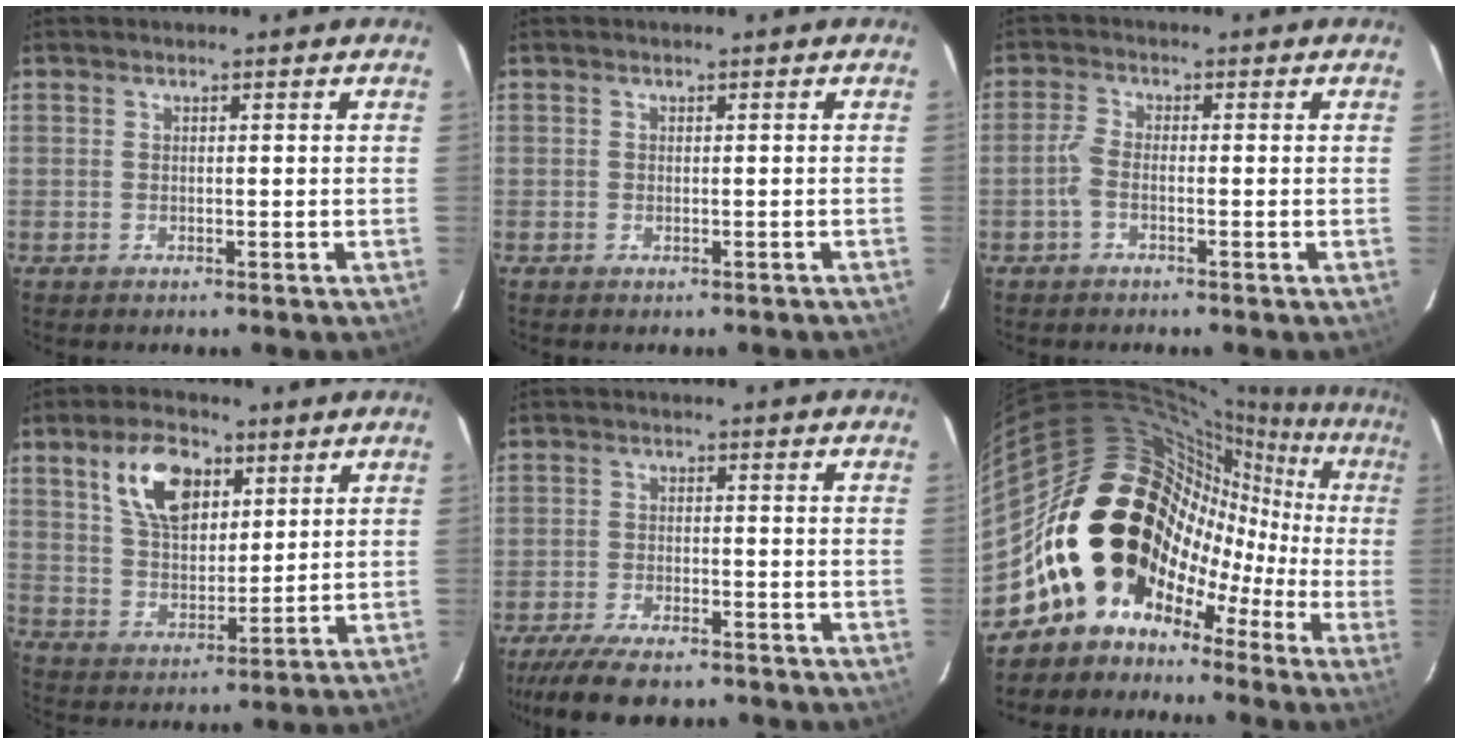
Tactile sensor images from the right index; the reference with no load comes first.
{"total": 1.0, "force": [-0.7, 0.6, 0.3], "torque": [-0.007, 0.000, -0.008]}
{"total": 2.5, "force": [-1.3, 1.0, 1.9], "torque": [-0.053, 0.008, -0.029]}
{"total": 11.9, "force": [5.5, 6.6, 8.2], "torque": [-0.148, 0.018, 0.106]}
{"total": 11.6, "force": [-9.6, 3.2, 5.6], "torque": [-0.130, -0.025, -0.159]}
{"total": 22.4, "force": [-5.4, 17.4, 13.0], "torque": [-0.229, 0.028, -0.095]}